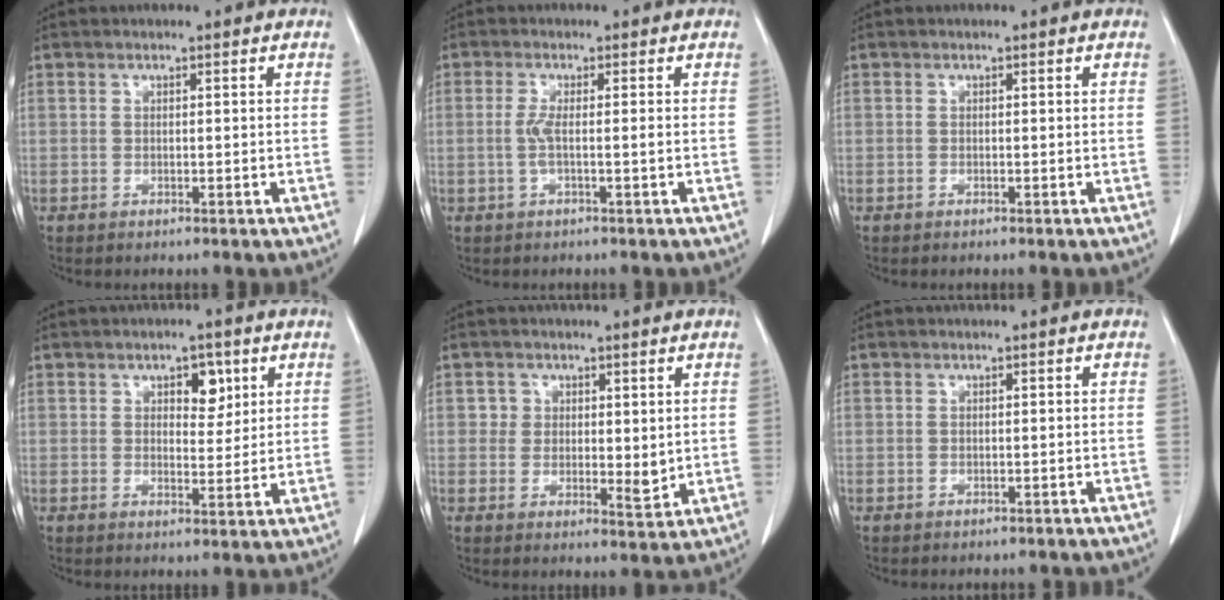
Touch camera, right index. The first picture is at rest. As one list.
[{"total": 2.5, "force": [-0.3, 0.0, 2.4], "torque": [-0.052, -0.001, -0.008]}, {"total": 0.0}, {"total": 4.1, "force": [1.9, 2.2, 3.0], "torque": [-0.037, 0.004, 0.028]}, {"total": 4.1, "force": [1.2, 3.2, 2.4], "torque": [-0.023, -0.013, 0.018]}, {"total": 5.2, "force": [-4.7, 2.2, 0.7], "torque": [-0.005, 0.003, -0.047]}]